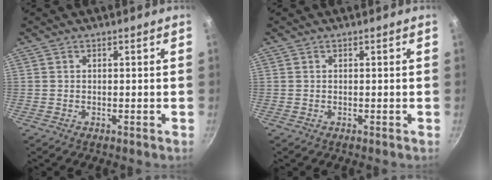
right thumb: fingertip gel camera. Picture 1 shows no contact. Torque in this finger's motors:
{"motor_torque": [-0.09, 0.18, -0.01, 0.00, 0.00]}